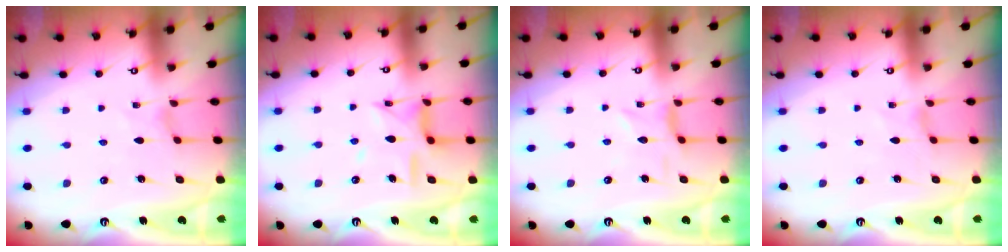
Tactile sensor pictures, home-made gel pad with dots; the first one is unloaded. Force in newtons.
{"total": 10.6, "press": 10.6, "slide": 0.9}
{"total": 1.2, "press": 1.2, "slide": 0.1}
{"total": 0.0}